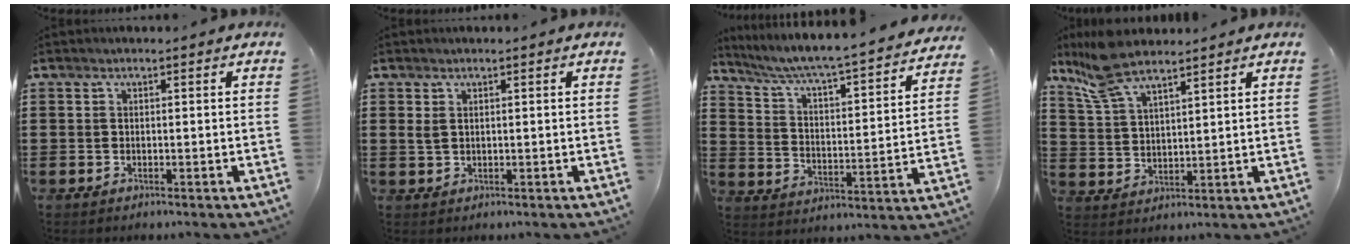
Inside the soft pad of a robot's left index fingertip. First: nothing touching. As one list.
[{"total": 1.3, "force": [0.5, 0.7, 1.0], "torque": [-0.023, 0.005, 0.009]}, {"total": 4.7, "force": [4.3, -0.6, 1.7], "torque": [-0.056, -0.043, 0.061]}, {"total": 8.1, "force": [6.5, 2.1, 4.3], "torque": [-0.102, -0.005, 0.123]}]